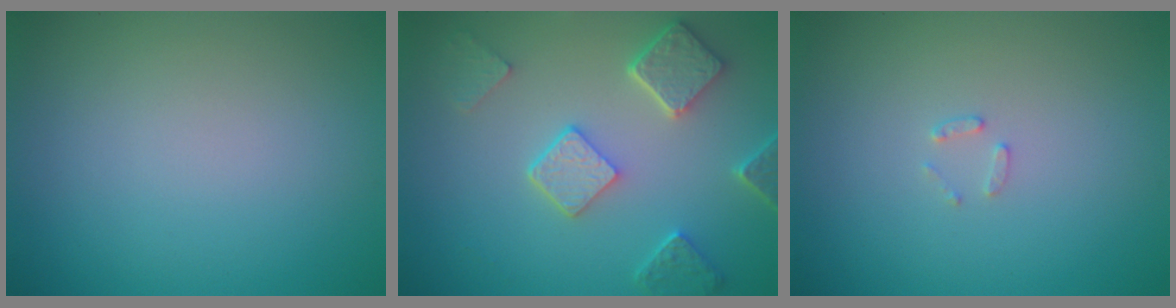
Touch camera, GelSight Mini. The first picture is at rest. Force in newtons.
{"total": 4.9, "press": 3.9, "slide": 3.0}
{"total": 0.9, "press": 0.9, "slide": 0.2}